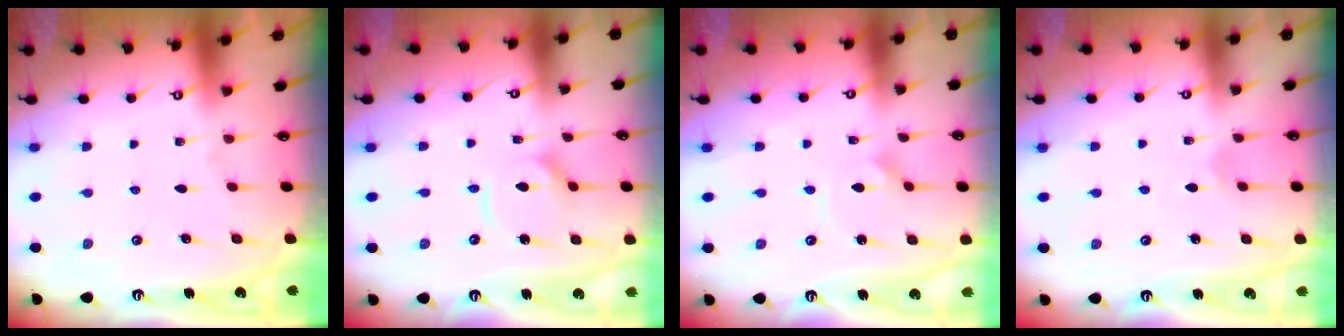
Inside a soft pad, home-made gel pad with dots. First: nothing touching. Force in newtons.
{"total": 8.4, "press": 8.3, "slide": 0.9}
{"total": 2.1, "press": 2.1, "slide": 0.1}
{"total": 2.0, "press": 2.0, "slide": 0.1}